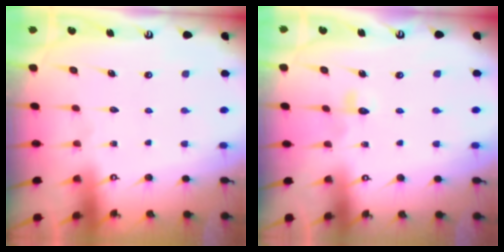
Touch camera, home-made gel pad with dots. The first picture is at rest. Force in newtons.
{"total": 3.1, "press": 3.0, "slide": 0.7}